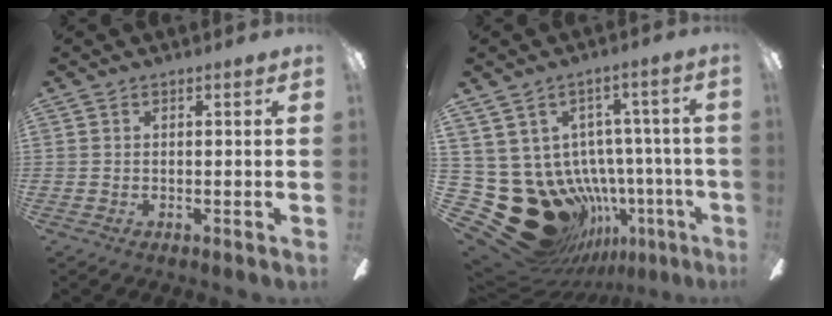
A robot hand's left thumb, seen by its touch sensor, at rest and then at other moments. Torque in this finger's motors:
{"motor_torque": [-0.24, 0.54, -0.14, 0.03, 0.03]}